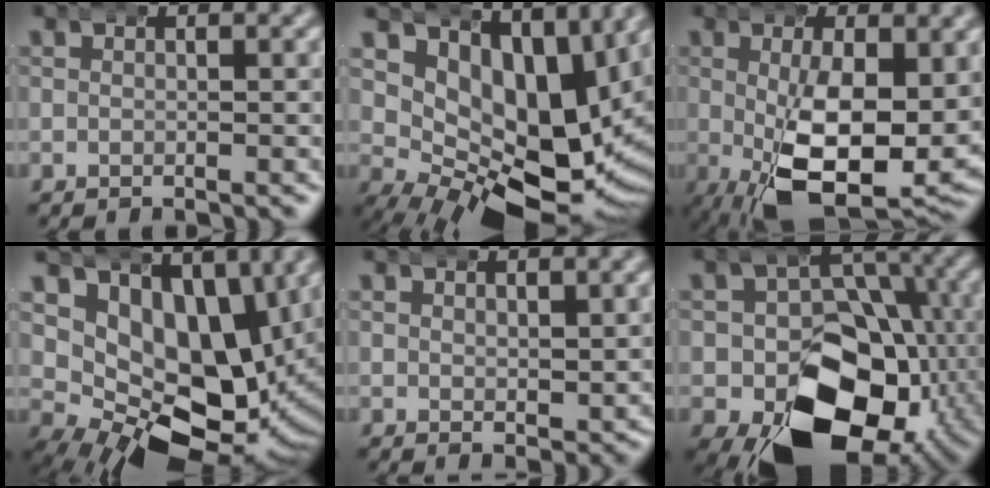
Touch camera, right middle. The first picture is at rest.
{"total": 13.4, "force": [3.0, 7.7, 10.5], "torque": [-0.166, -0.021, 0.058]}
{"total": 10.1, "force": [-1.0, 4.4, 9.0], "torque": [-0.162, -0.038, 0.010]}
{"total": 16.1, "force": [1.6, 11.7, 11.0], "torque": [-0.191, -0.046, 0.036]}
{"total": 1.9, "force": [1.8, 0.3, 0.1], "torque": [0.007, 0.000, 0.033]}
{"total": 16.2, "force": [-4.1, 11.5, 10.6], "torque": [-0.184, -0.065, -0.040]}